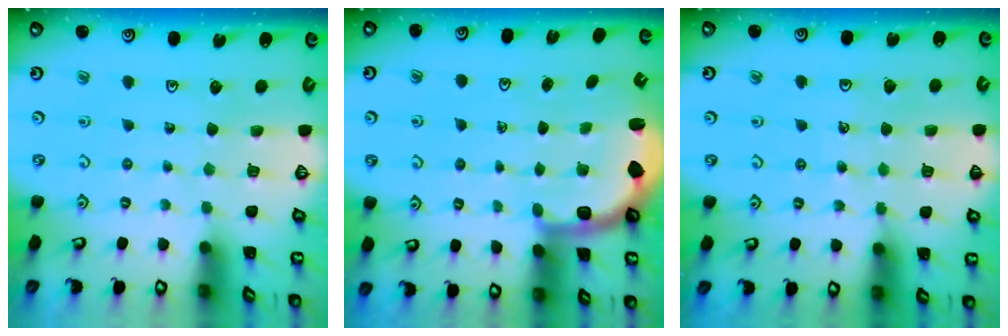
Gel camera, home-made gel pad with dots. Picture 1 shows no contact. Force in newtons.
{"total": 2.2, "press": 1.7, "slide": 1.4}
{"total": 6.0, "press": 5.6, "slide": 2.3}